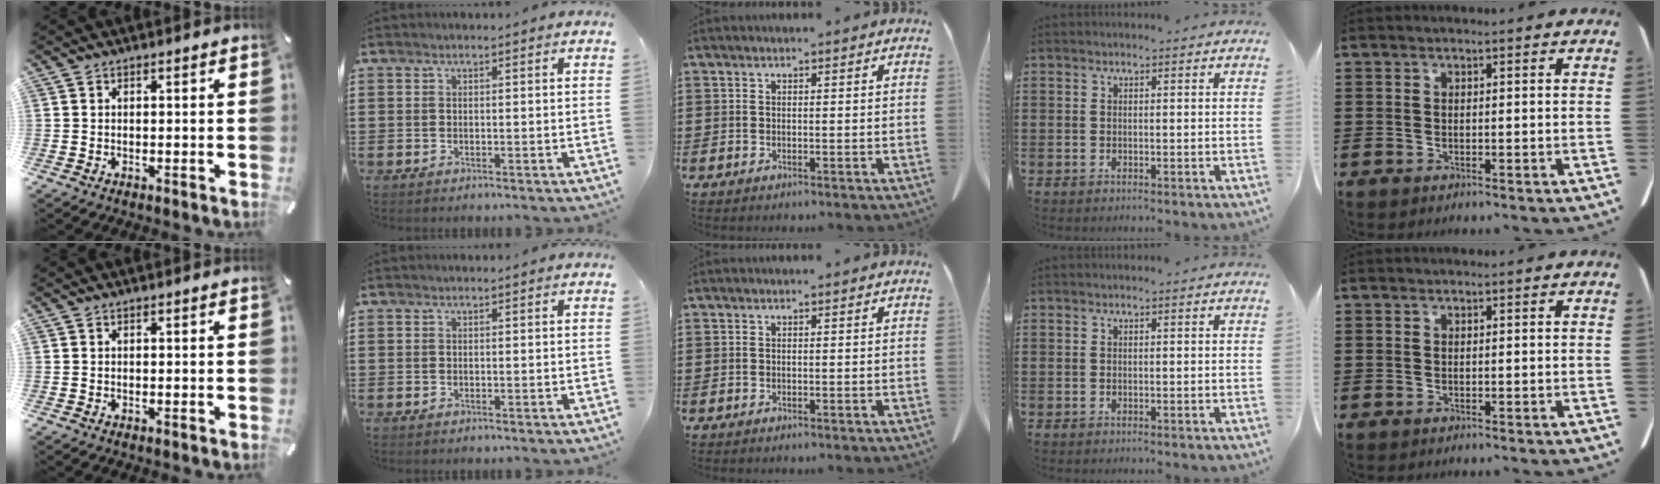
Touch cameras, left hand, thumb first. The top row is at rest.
{}